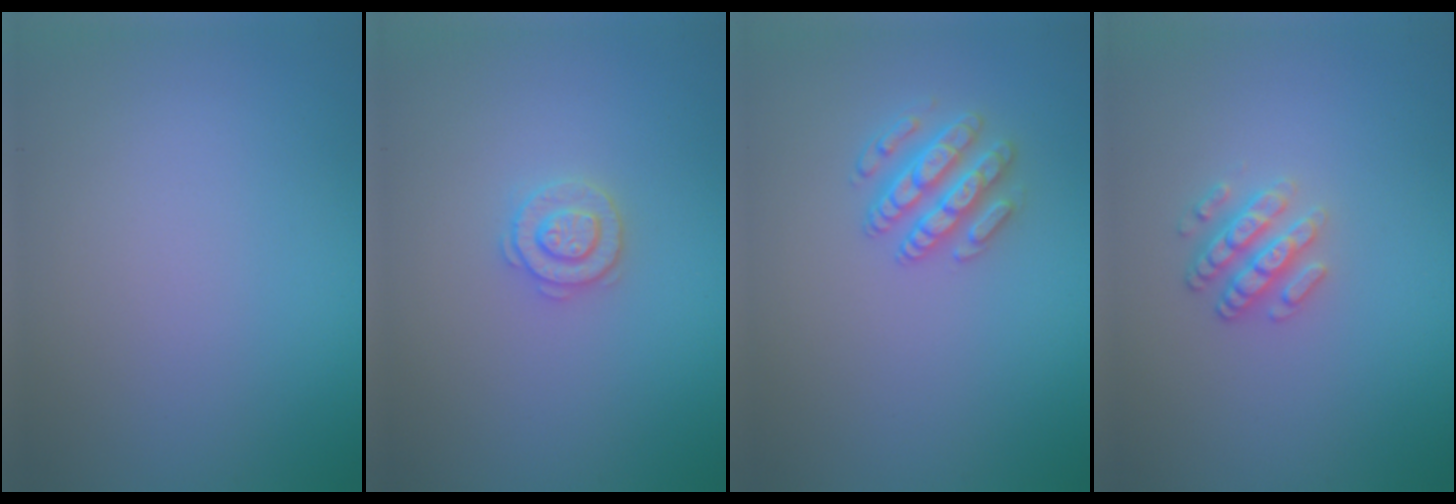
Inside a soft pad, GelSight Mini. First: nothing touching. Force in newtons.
{"total": 2.2, "press": 2.2, "slide": 0.3}
{"total": 2.9, "press": 2.9, "slide": 0.7}
{"total": 2.5, "press": 2.3, "slide": 0.9}